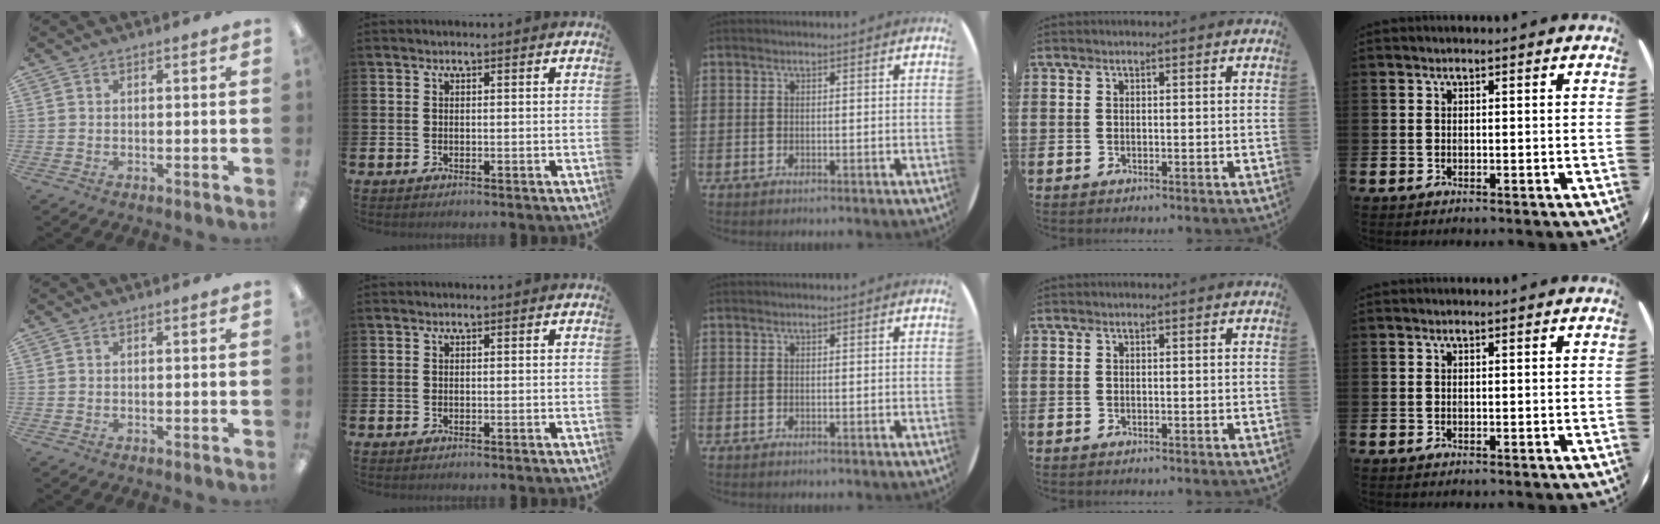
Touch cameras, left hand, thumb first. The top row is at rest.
{}